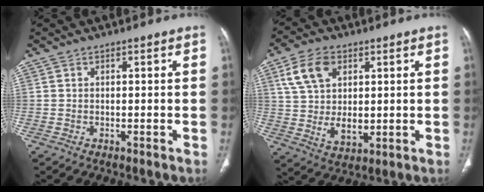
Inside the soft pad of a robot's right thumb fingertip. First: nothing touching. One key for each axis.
{"total": 12.1, "fx": 3.8, "fy": 7.9, "fz": 8.3, "tx": -0.137, "ty": -0.011, "tz": 0.078}